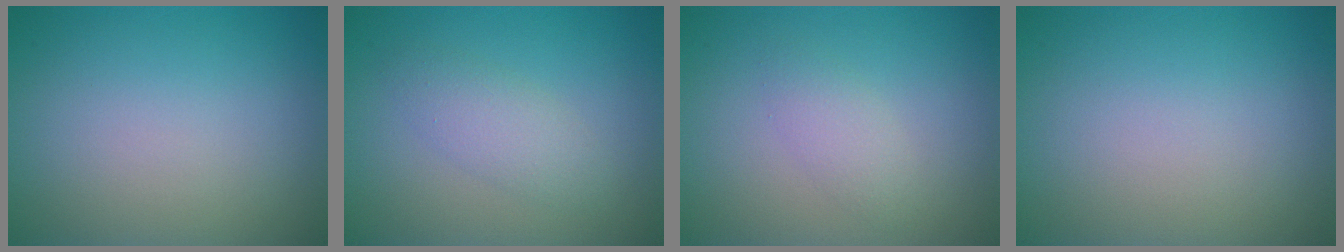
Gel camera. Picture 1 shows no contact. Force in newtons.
{"total": 2.3, "press": 2.3, "slide": 0.1}
{"total": 1.8, "press": 1.8, "slide": 0.0}
{"total": 0.0}